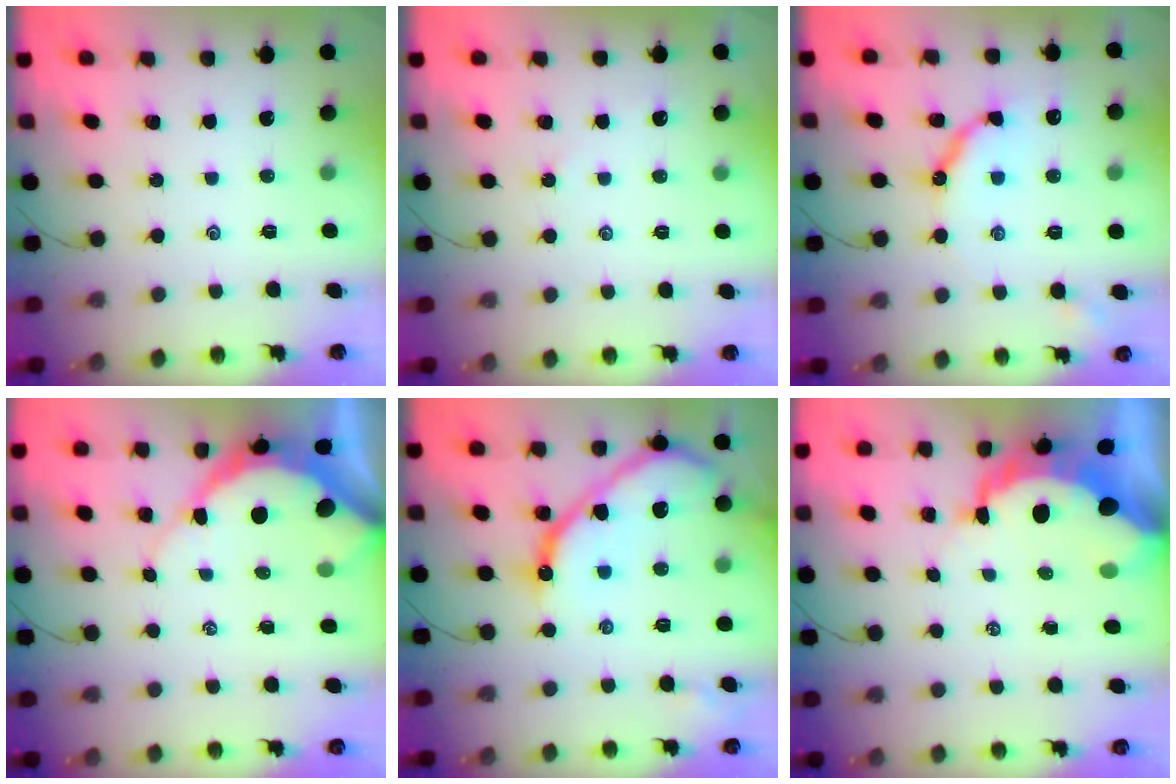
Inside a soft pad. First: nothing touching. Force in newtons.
{"total": 3.6, "press": 3.5, "slide": 0.5}
{"total": 10.4, "press": 10.4, "slide": 0.8}
{"total": 8.7, "press": 8.7, "slide": 1.0}
{"total": 14.3, "press": 14.3, "slide": 1.2}
{"total": 12.6, "press": 12.5, "slide": 1.4}